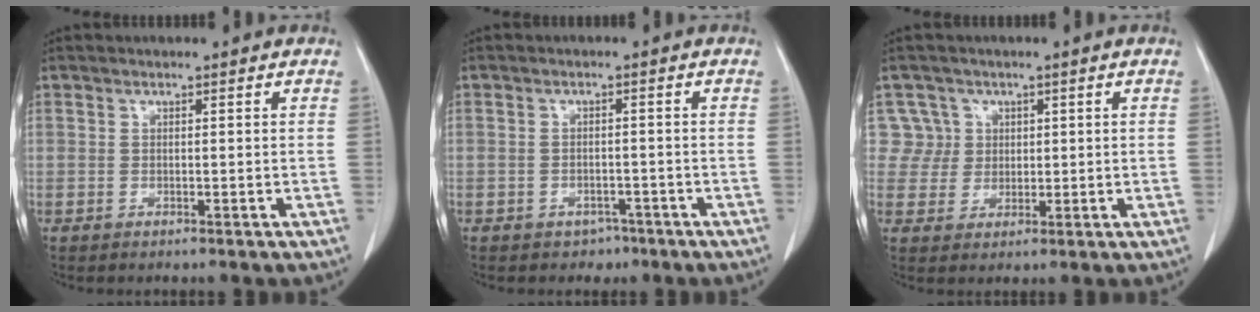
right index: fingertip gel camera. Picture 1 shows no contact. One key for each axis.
{"total": 2.7, "fx": -1.8, "fy": 2.0, "fz": 0.5, "tx": -0.006, "ty": 0.008, "tz": -0.017}
{"total": 4.7, "fx": 1.6, "fy": 4.4, "fz": -0.6, "tx": 0.032, "ty": 0.012, "tz": 0.032}